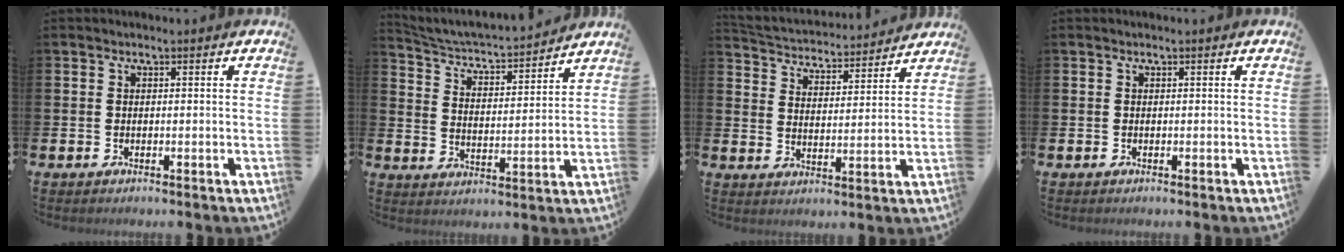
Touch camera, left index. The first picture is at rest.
{"total": 4.2, "force": [4.0, 0.5, 0.8], "torque": [-0.040, -0.044, 0.060]}
{"total": 4.1, "force": [4.0, 0.9, -0.1], "torque": [-0.021, -0.039, 0.063]}
{"total": 0.0}